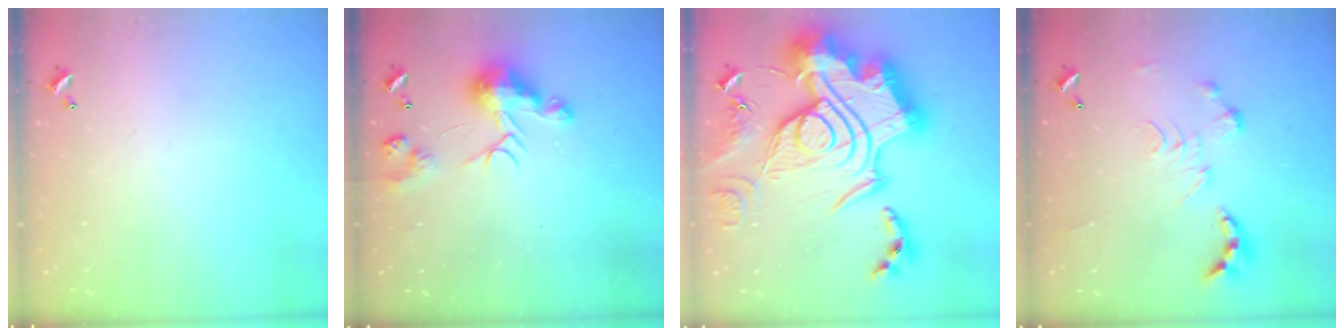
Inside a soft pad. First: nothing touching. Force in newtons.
{"total": 8.7, "press": 8.6, "slide": 0.2}
{"total": 0.6, "press": 0.6, "slide": 0.0}
{"total": 0.0}